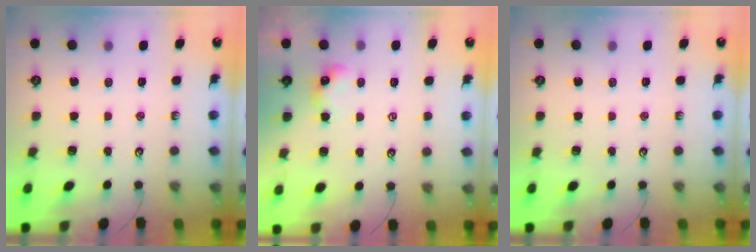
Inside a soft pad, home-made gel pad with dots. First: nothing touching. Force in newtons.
{"total": 0.0}
{"total": 0.0}